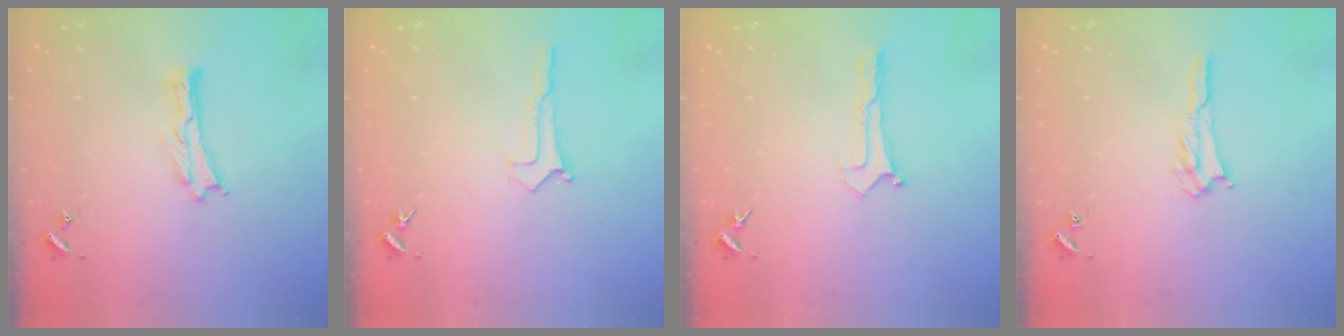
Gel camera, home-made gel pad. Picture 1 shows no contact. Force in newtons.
{"total": 0.0}
{"total": 0.0}
{"total": 2.3, "press": 2.2, "slide": 0.4}